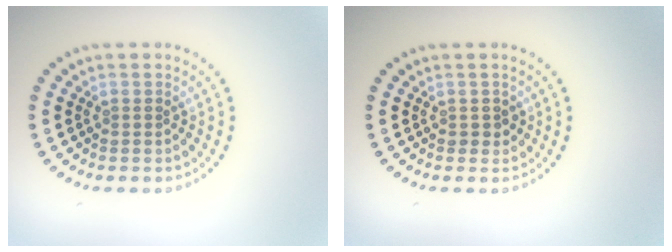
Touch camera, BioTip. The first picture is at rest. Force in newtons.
{"total": 0.8, "press": 0.8, "slide": 0.2}